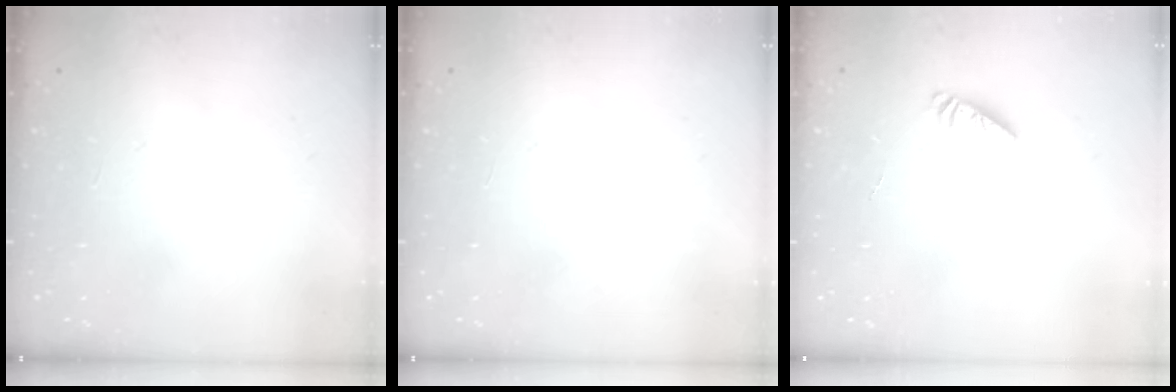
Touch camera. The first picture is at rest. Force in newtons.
{"total": 0.0}
{"total": 1.8, "press": 1.8, "slide": 0.3}